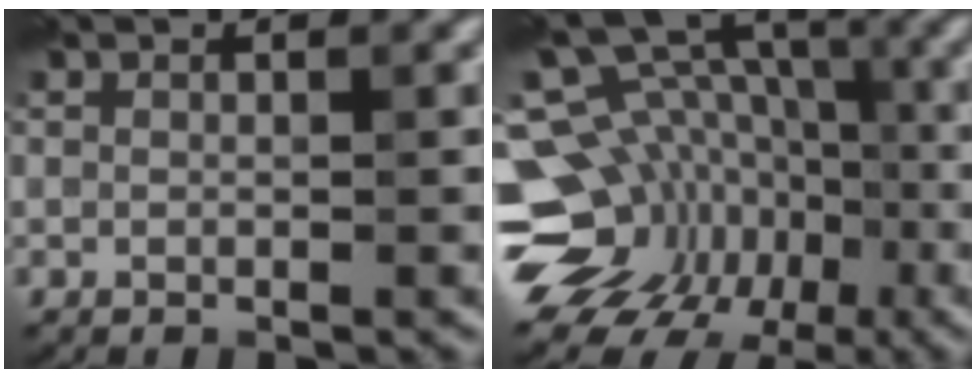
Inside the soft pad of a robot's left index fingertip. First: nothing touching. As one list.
[{"total": 14.7, "force": [-4.5, 11.6, 7.8], "torque": [-0.130, 0.011, -0.063]}]